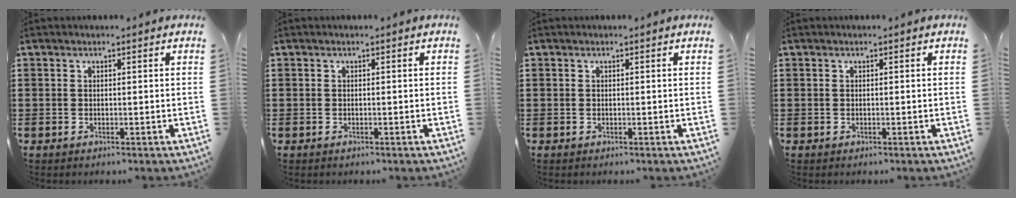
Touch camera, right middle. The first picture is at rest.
{"total": 0.0}
{"total": 0.0}
{"total": 0.0}